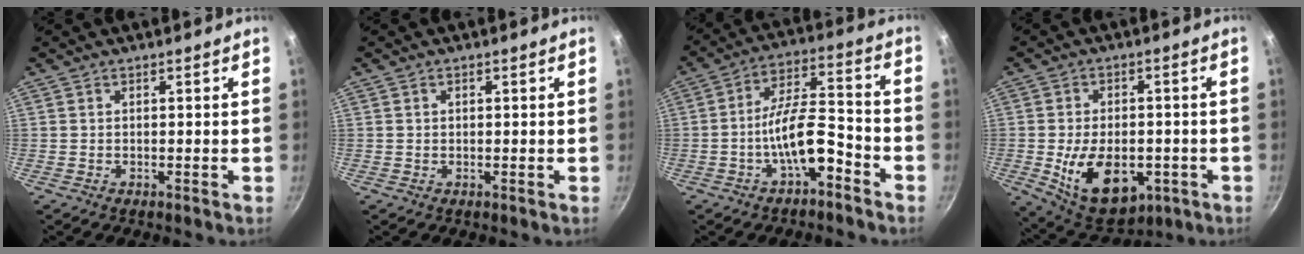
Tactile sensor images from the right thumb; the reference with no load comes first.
{"total": 0.5, "force": [0.1, 0.4, 0.2], "torque": [-0.002, 0.004, 0.003]}
{"total": 10.8, "force": [-5.2, 4.1, 8.5], "torque": [-0.130, 0.056, -0.091]}
{"total": 15.5, "force": [-3.9, 9.6, 11.4], "torque": [-0.158, -0.002, -0.044]}